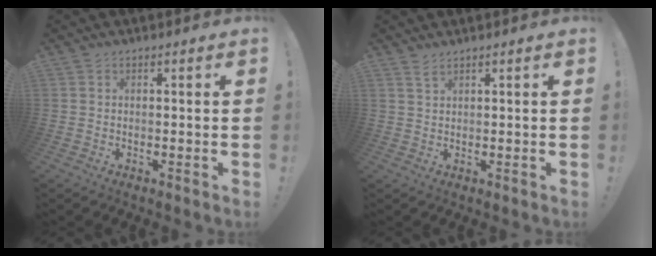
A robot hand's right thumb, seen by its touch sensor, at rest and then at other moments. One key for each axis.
{"total": 1.9, "fx": 1.5, "fy": 0.3, "fz": 1.0, "tx": -0.020, "ty": -0.003, "tz": 0.027}